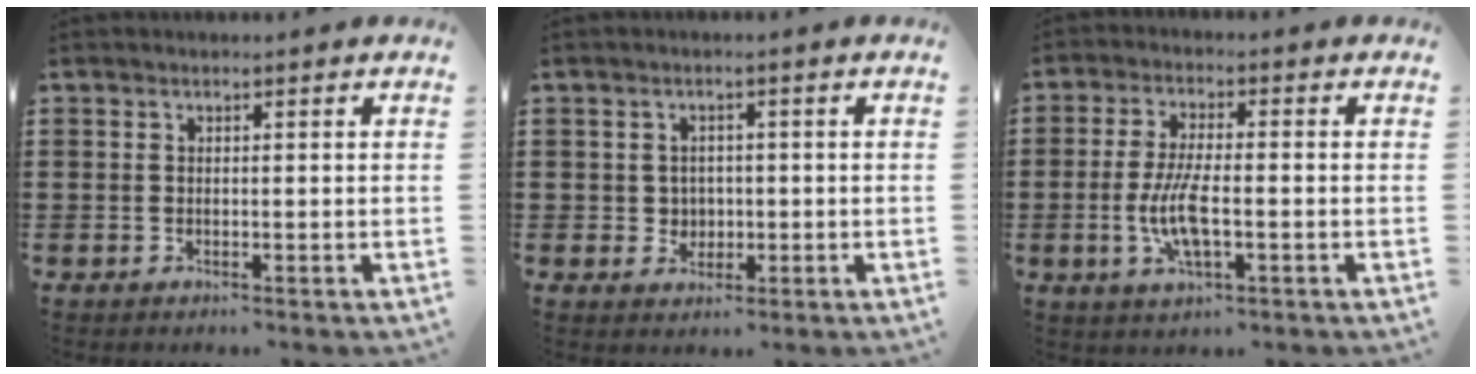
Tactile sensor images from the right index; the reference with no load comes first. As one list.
[{"total": 2.5, "force": [-0.1, 2.5, 0.5], "torque": [-0.021, 0.010, -0.005]}, {"total": 7.3, "force": [-1.6, 2.3, 6.7], "torque": [-0.147, -0.009, -0.035]}]